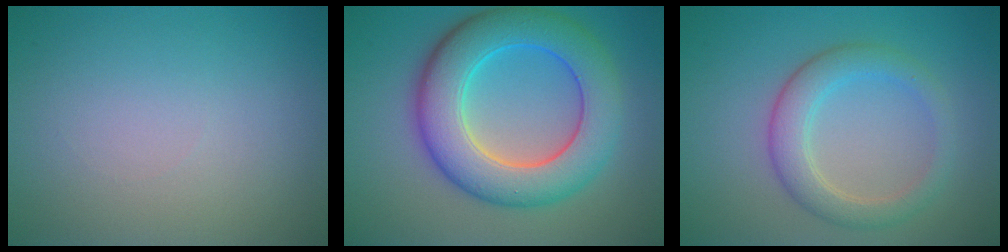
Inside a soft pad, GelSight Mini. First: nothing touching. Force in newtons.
{"total": 9.2, "press": 9.2, "slide": 0.2}
{"total": 3.7, "press": 3.7, "slide": 0.3}